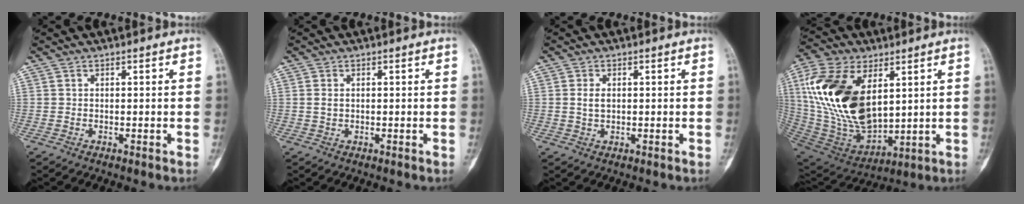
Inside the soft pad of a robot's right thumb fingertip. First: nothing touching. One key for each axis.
{"total": 1.4, "fx": 0.2, "fy": 0.8, "fz": 1.0, "tx": -0.020, "ty": -0.002, "tz": 0.007}
{"total": 2.3, "fx": 0.3, "fy": 1.3, "fz": 1.8, "tx": -0.033, "ty": -0.001, "tz": 0.008}
{"total": 24.2, "fx": 5.6, "fy": 13.8, "fz": 19.2, "tx": -0.379, "ty": -0.027, "tz": 0.113}